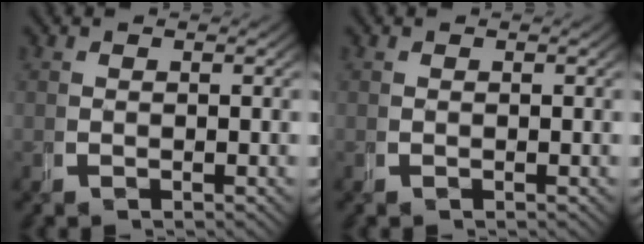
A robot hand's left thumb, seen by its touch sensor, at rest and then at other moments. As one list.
[{"total": 0.0}]